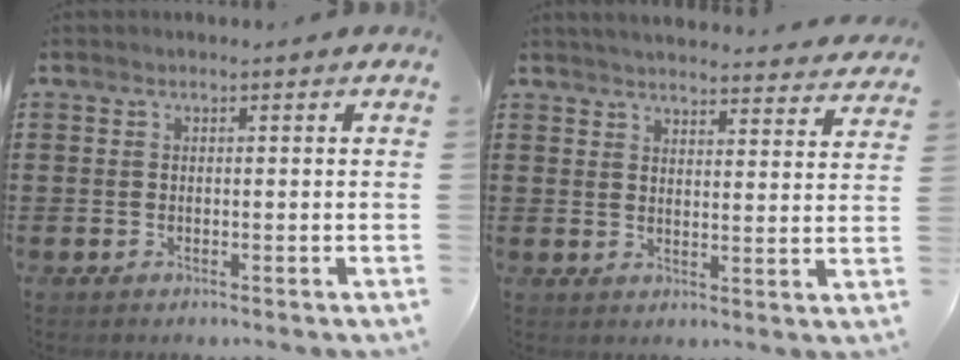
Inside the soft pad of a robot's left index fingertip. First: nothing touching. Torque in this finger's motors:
{"motor_torque": [1.06, -1.08, 1.05, 0.08]}